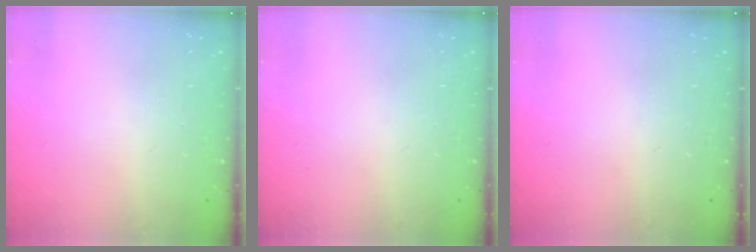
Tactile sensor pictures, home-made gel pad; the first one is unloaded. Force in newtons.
{"total": 0.0}
{"total": 0.0}